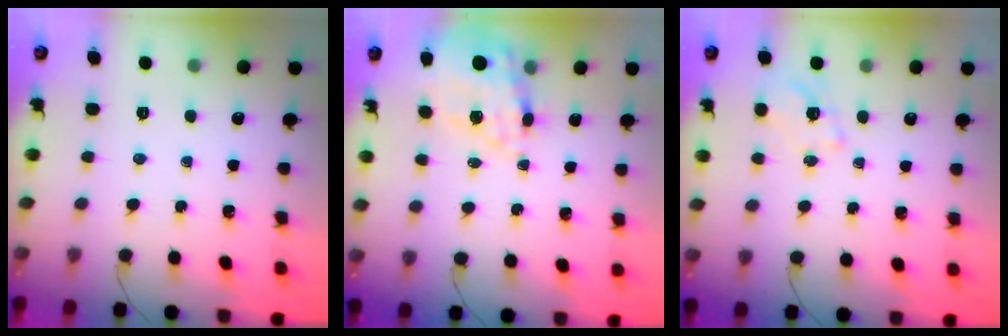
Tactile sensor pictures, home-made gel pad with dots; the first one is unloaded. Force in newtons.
{"total": 17.1, "press": 16.7, "slide": 3.8}
{"total": 1.5, "press": 0.9, "slide": 1.1}